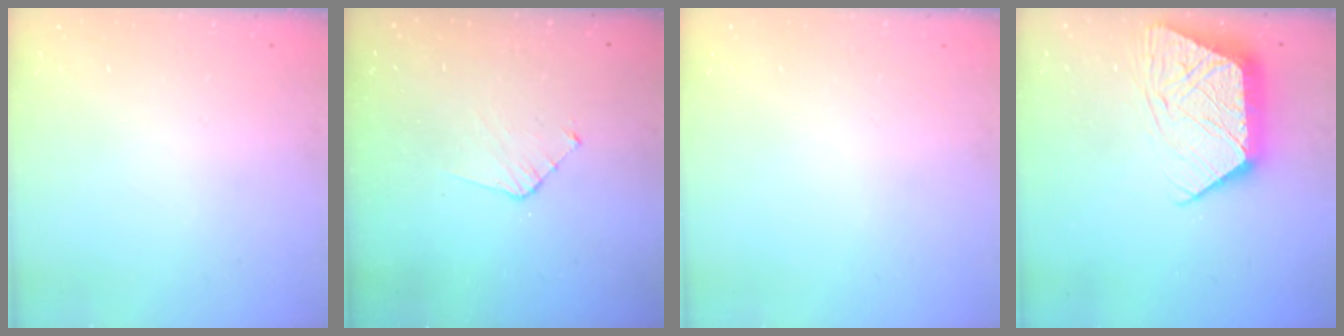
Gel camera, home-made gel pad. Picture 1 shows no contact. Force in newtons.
{"total": 3.2, "press": 3.2, "slide": 0.3}
{"total": 0.0}
{"total": 13.5, "press": 13.4, "slide": 1.0}